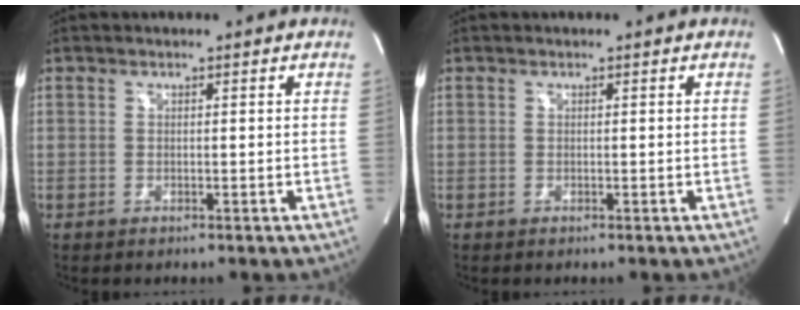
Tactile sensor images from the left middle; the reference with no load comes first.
{"total": 0.0}